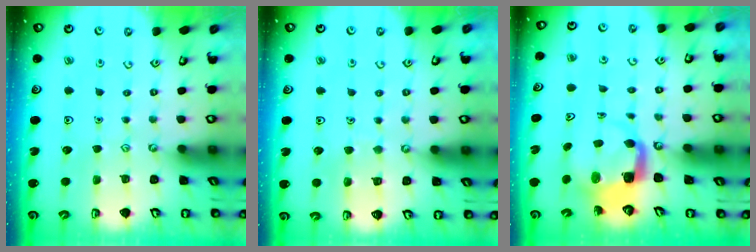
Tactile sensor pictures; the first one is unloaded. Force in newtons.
{"total": 4.4, "press": 4.4, "slide": 0.4}
{"total": 4.1, "press": 4.0, "slide": 0.4}